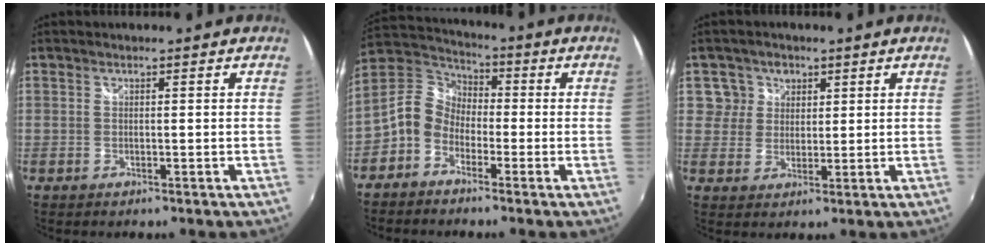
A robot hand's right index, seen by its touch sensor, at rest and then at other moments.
{"total": 8.6, "force": [-3.6, 6.6, 4.2], "torque": [-0.098, 0.027, -0.086]}
{"total": 4.8, "force": [1.7, 4.5, 0.2], "torque": [0.013, 0.020, 0.027]}